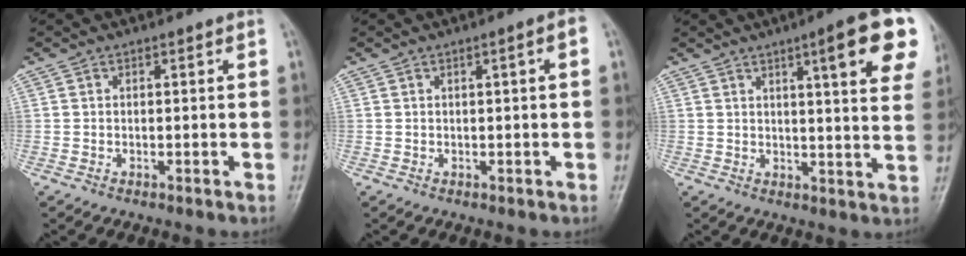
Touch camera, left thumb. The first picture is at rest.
{"total": 2.5, "force": [0.3, 0.4, 2.5], "torque": [-0.039, 0.009, 0.005]}
{"total": 14.6, "force": [6.6, 2.6, 12.8], "torque": [-0.137, -0.022, 0.080]}